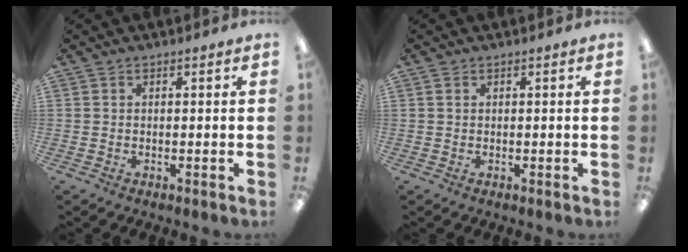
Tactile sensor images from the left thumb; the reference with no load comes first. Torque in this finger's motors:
{"motor_torque": [0.07, -0.05, -0.13, -0.02, -0.01]}